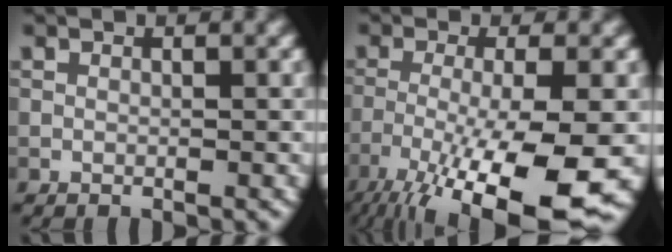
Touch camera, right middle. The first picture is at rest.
{"total": 12.1, "force": [-6.3, 2.5, 10.0], "torque": [-0.179, -0.022, -0.100]}